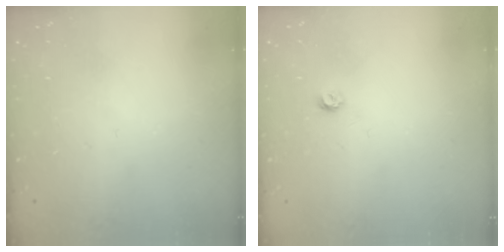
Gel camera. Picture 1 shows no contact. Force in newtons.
{"total": 3.5, "press": 3.5, "slide": 0.3}